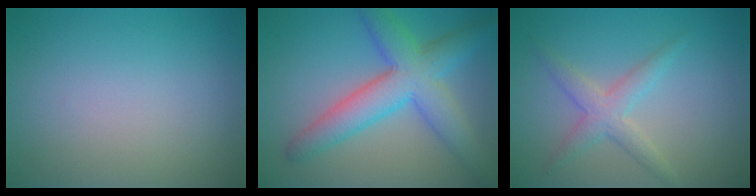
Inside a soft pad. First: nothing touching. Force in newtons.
{"total": 7.2, "press": 7.2, "slide": 0.1}
{"total": 2.8, "press": 2.8, "slide": 0.1}